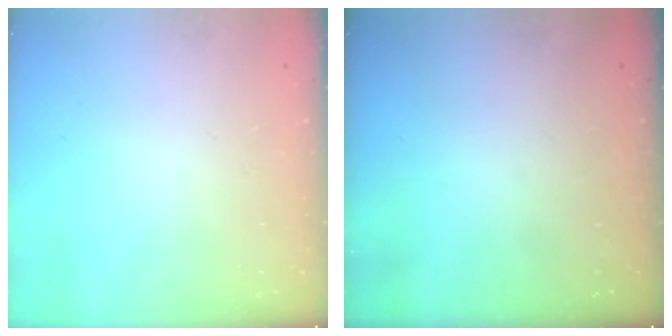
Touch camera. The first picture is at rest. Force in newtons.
{"total": 0.0}